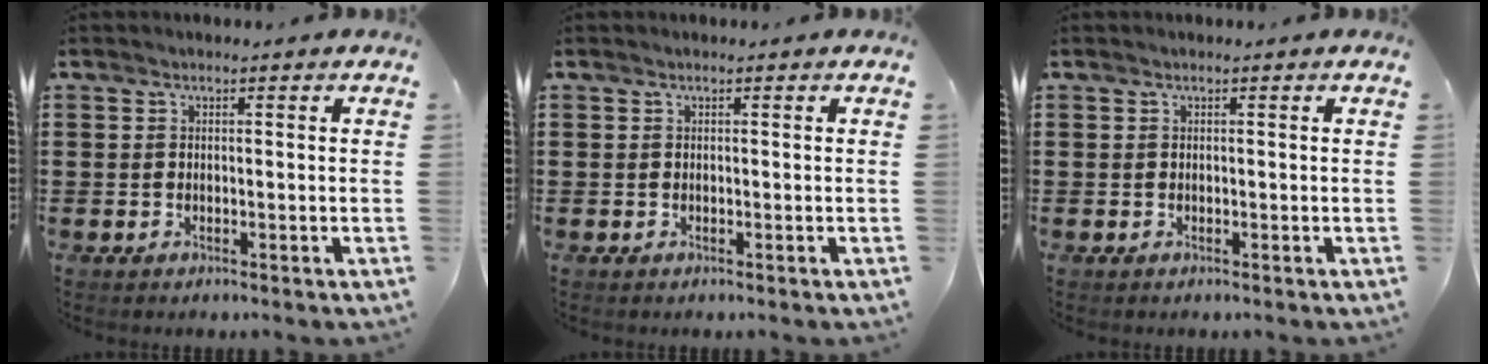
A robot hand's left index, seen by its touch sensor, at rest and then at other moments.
{"total": 0.0}
{"total": 0.0}